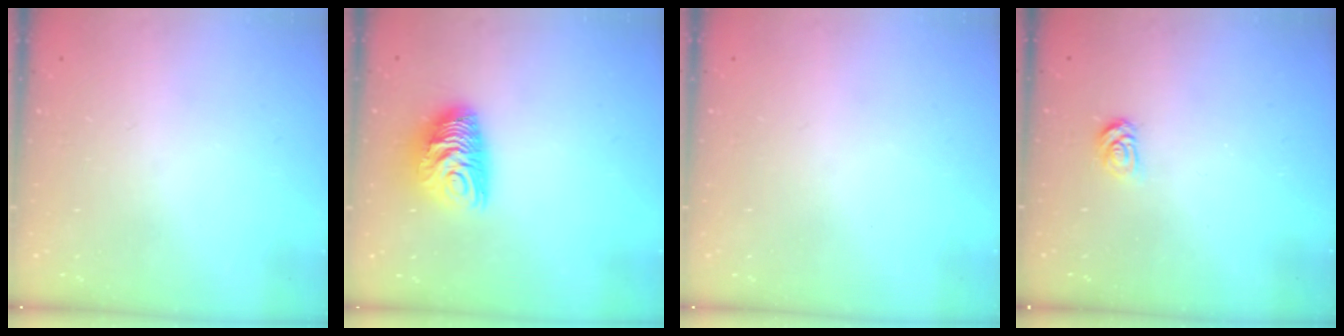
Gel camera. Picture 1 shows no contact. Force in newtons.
{"total": 10.2, "press": 10.2, "slide": 0.3}
{"total": 0.0}
{"total": 3.9, "press": 3.9, "slide": 0.5}